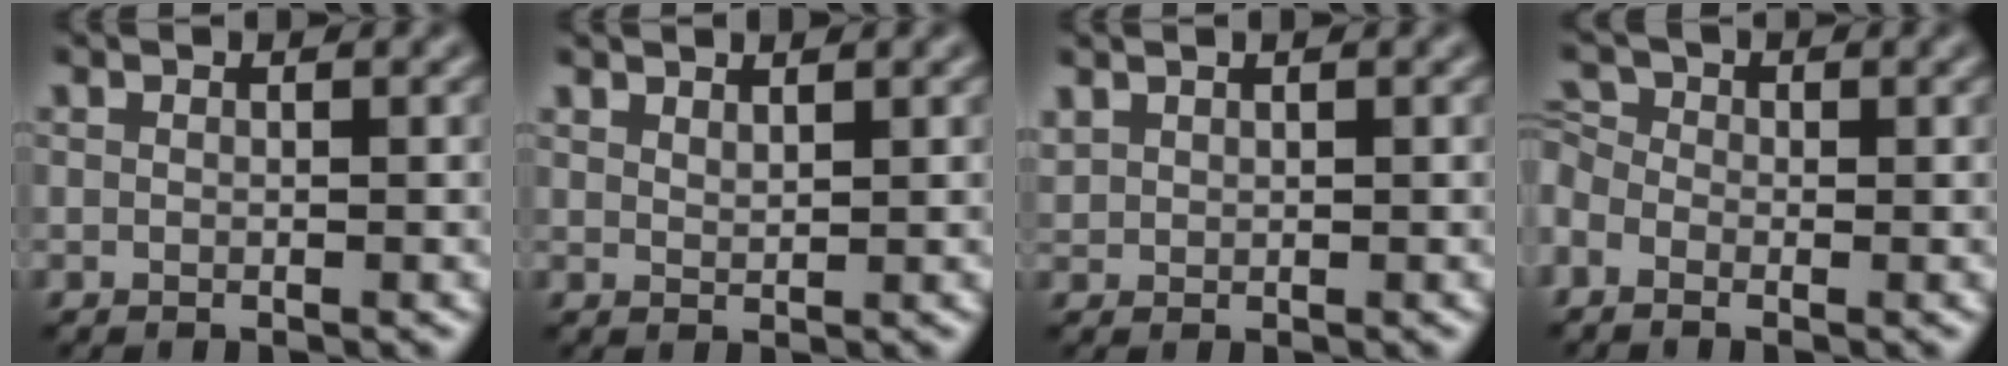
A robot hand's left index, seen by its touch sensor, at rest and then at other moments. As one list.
[{"total": 1.0, "force": [1.0, 0.1, 0.2], "torque": [-0.003, 0.004, 0.018]}, {"total": 0.7, "force": [0.7, 0.3, 0.1], "torque": [-0.010, 0.006, 0.022]}, {"total": 2.5, "force": [-1.0, 2.0, 1.2], "torque": [-0.030, 0.012, -0.022]}]